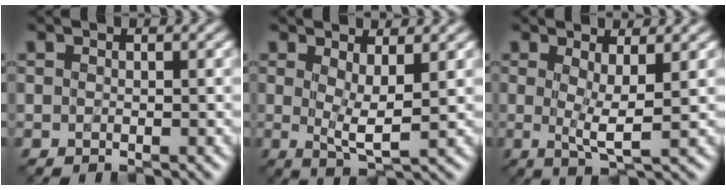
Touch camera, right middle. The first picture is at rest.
{"total": 2.5, "force": [0.6, 0.4, 2.4], "torque": [-0.047, -0.008, 0.013]}
{"total": 2.3, "force": [0.4, 0.0, 2.2], "torque": [-0.046, -0.008, 0.007]}